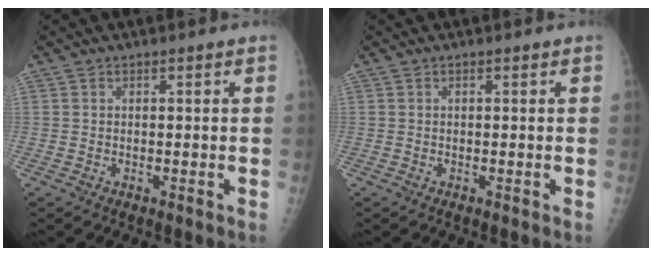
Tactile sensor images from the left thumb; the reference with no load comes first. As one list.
[{"total": 0.0}]